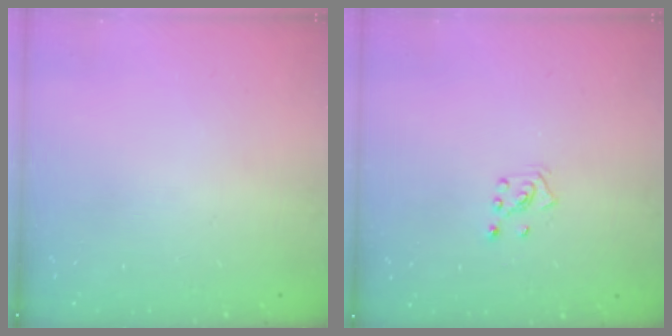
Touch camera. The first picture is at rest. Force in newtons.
{"total": 2.8, "press": 2.8, "slide": 0.2}